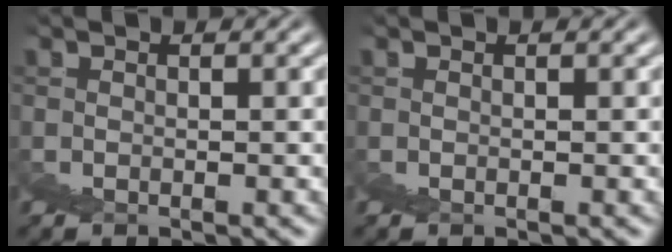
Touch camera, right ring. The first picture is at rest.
{"total": 0.0}